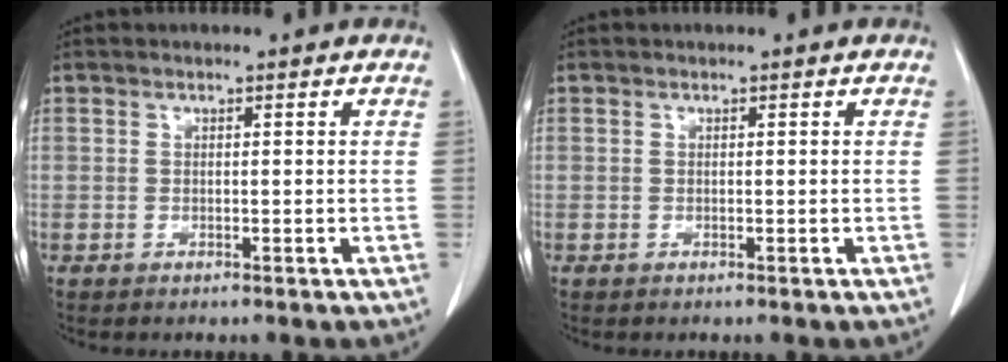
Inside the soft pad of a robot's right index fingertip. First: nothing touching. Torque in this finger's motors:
{"motor_torque": [0.00, 0.00, 0.03, 0.01]}